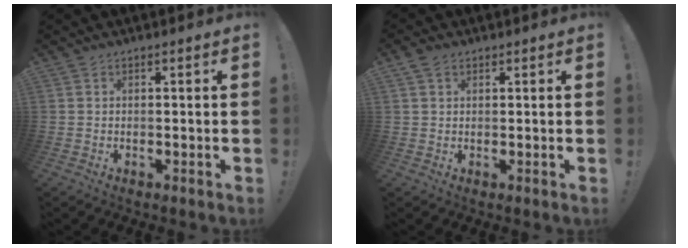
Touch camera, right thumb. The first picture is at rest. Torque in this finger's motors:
{"motor_torque": [0.19, 0.13, 0.51, -0.01, 0.04]}